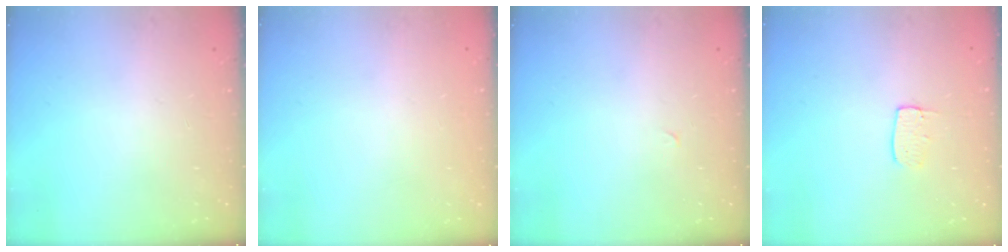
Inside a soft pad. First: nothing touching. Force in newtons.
{"total": 0.0}
{"total": 0.0}
{"total": 6.0, "press": 6.0, "slide": 0.3}